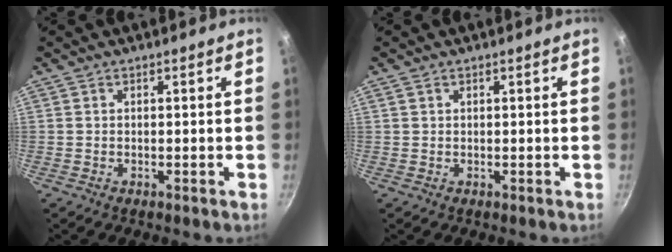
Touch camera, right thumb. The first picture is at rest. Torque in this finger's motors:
{"motor_torque": [-0.08, -0.11, -0.24, 0.20, 0.03]}